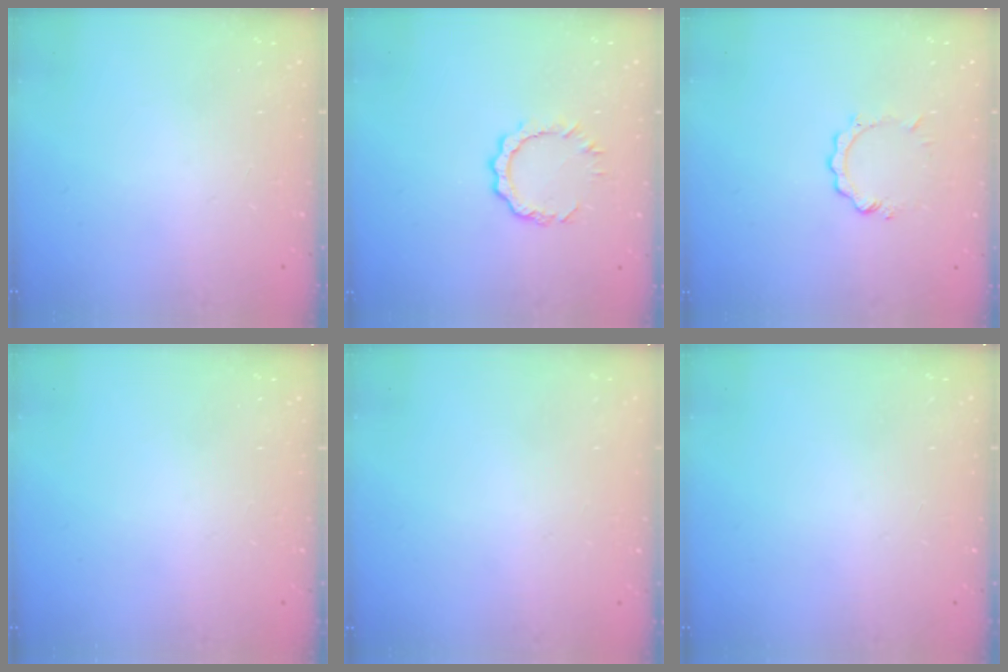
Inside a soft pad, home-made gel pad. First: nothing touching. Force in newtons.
{"total": 6.5, "press": 6.5, "slide": 0.7}
{"total": 2.1, "press": 2.1, "slide": 0.2}
{"total": 0.0}
{"total": 1.4, "press": 1.4, "slide": 0.1}
{"total": 0.0}